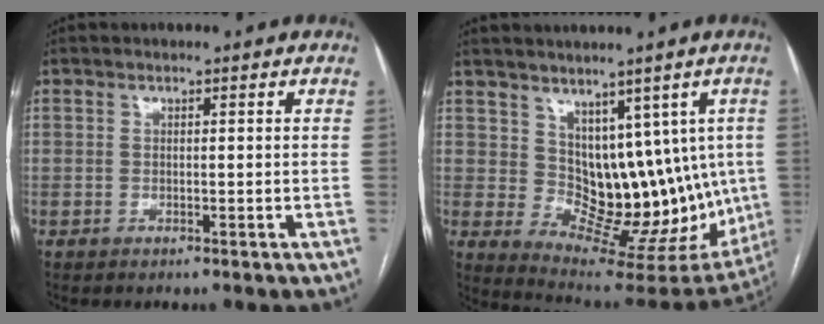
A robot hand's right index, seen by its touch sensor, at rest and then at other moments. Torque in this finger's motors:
{"motor_torque": [0.29, 0.12, 0.20, 0.03]}